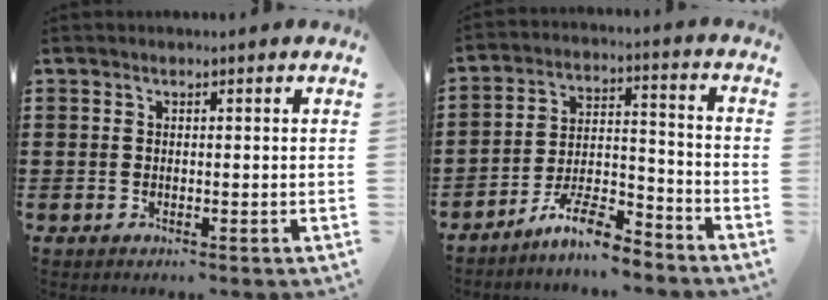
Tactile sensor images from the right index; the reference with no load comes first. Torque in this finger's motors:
{"motor_torque": [0.18, 1.49, -0.35, -0.21]}